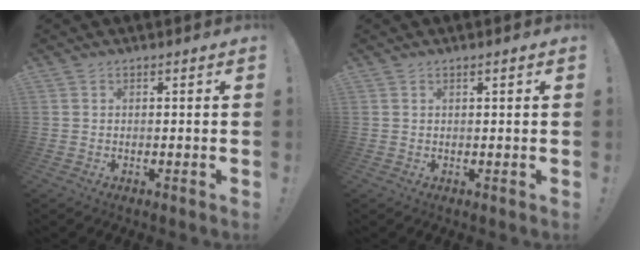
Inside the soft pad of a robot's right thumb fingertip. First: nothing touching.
{"total": 1.1, "force": [0.6, -0.1, 0.9], "torque": [-0.010, -0.003, 0.008]}